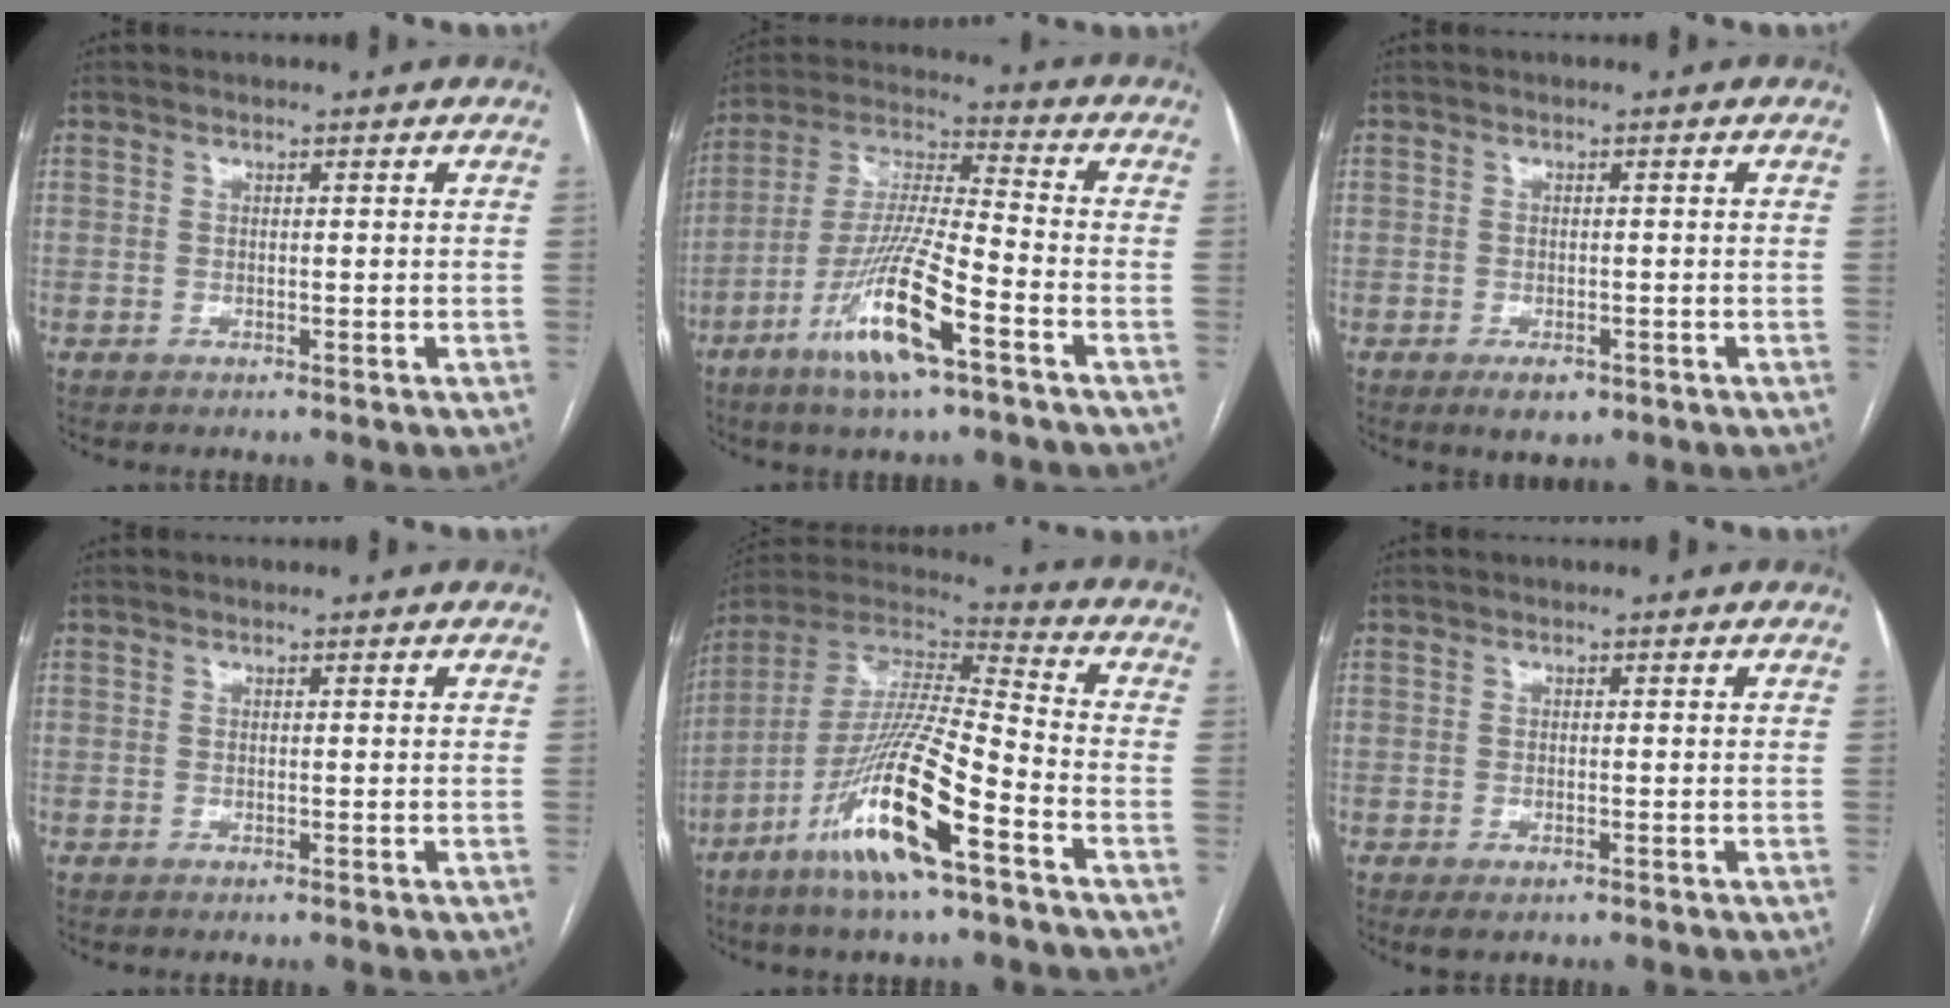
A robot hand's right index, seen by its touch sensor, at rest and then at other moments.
{"total": 13.9, "force": [-6.8, 1.3, 12.0], "torque": [-0.246, -0.015, -0.126]}
{"total": 3.1, "force": [-1.8, 1.6, 2.0], "torque": [-0.032, -0.002, -0.019]}
{"total": 0.0}
{"total": 17.7, "force": [-8.6, 1.2, 15.4], "torque": [-0.319, -0.025, -0.163]}
{"total": 1.8, "force": [-0.9, 0.7, 1.3], "torque": [-0.025, -0.003, -0.006]}